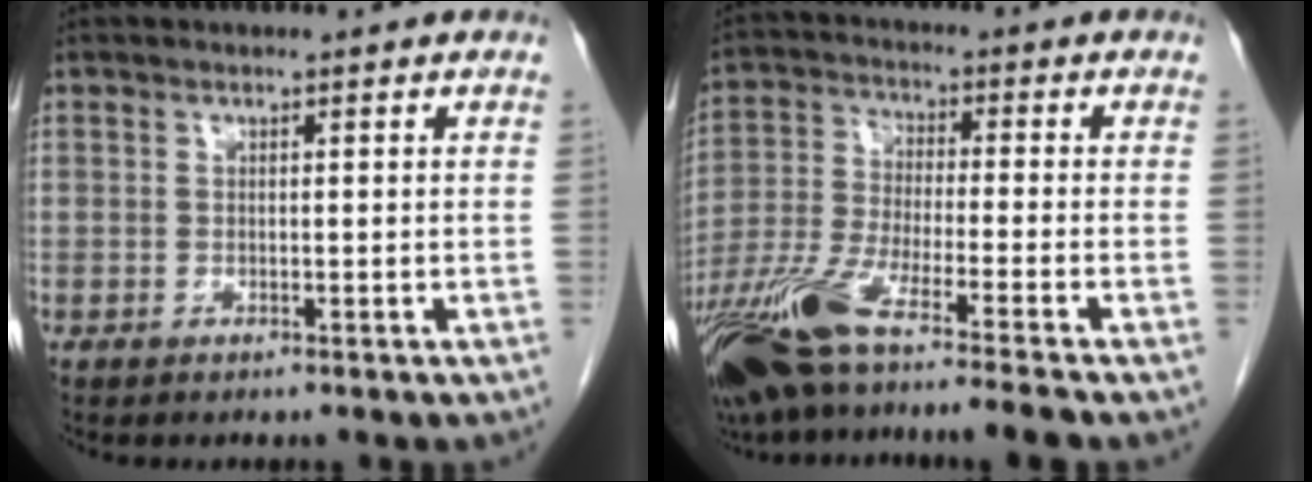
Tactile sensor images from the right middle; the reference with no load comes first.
{"total": 15.2, "force": [-11.1, -0.4, 10.4], "torque": [-0.218, -0.043, -0.202]}